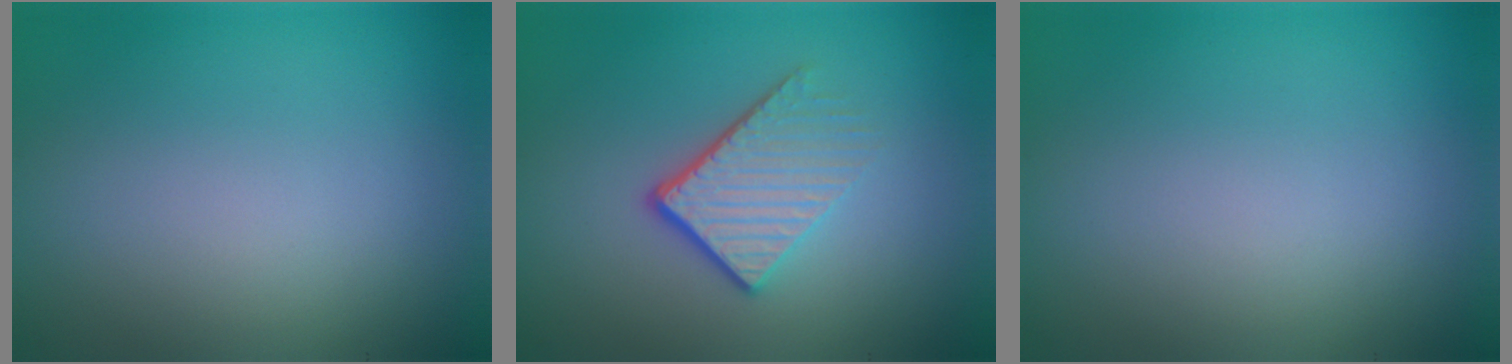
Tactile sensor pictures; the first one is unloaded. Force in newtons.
{"total": 4.1, "press": 2.7, "slide": 3.1}
{"total": 0.0}